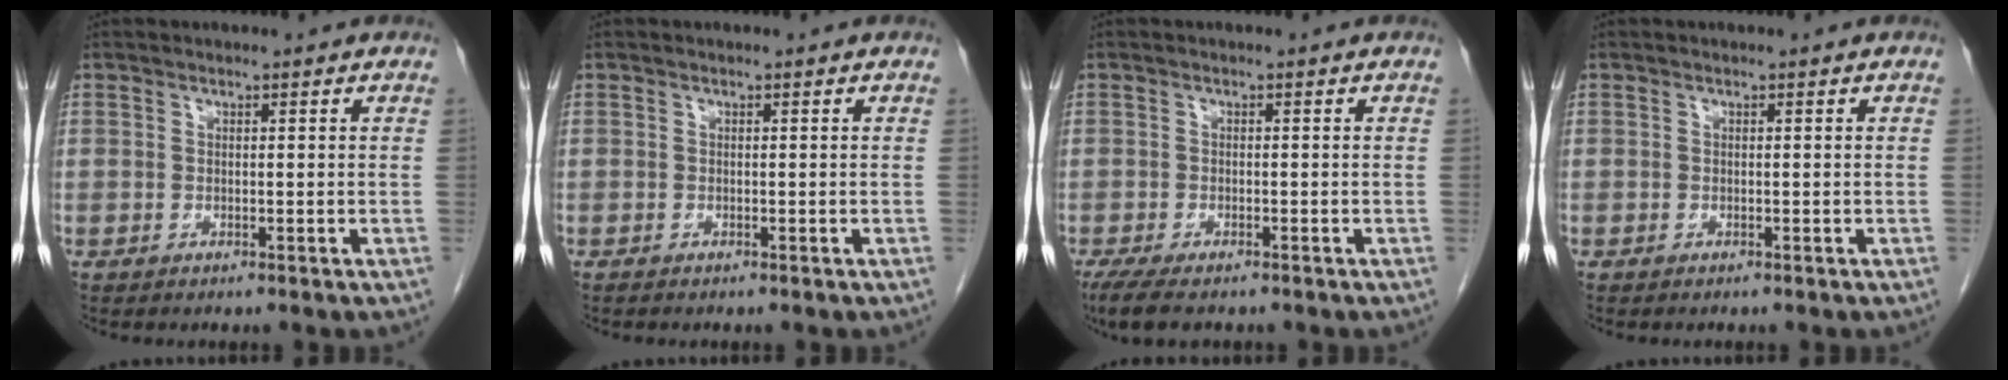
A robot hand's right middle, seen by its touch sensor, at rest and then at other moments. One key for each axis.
{"total": 0.0}
{"total": 5.3, "fx": -4.0, "fy": 1.5, "fz": 3.1, "tx": -0.061, "ty": -0.015, "tz": -0.063}
{"total": 0.0}